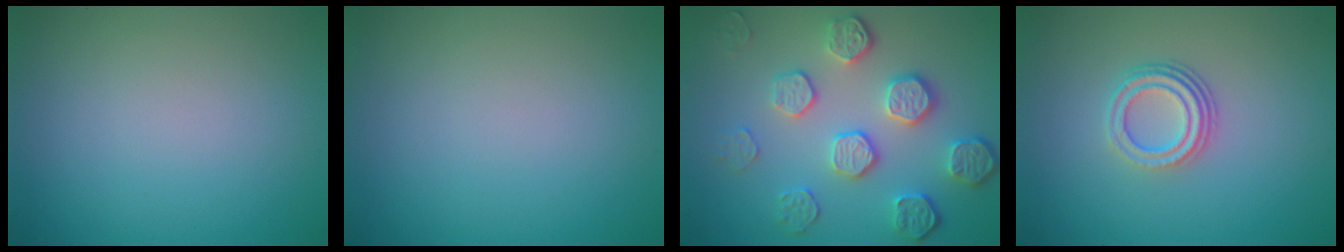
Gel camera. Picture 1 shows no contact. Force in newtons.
{"total": 0.0}
{"total": 5.1, "press": 4.1, "slide": 3.0}
{"total": 3.3, "press": 2.4, "slide": 2.3}